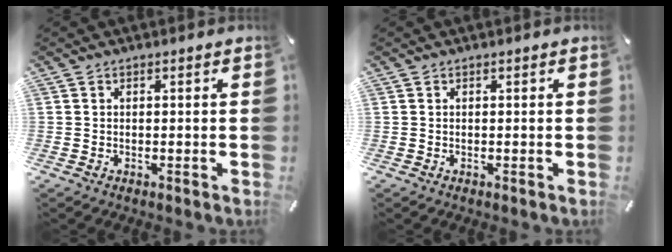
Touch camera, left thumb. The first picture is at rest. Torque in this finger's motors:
{"motor_torque": [0.00, 0.00, 0.00, 0.00, 0.00]}